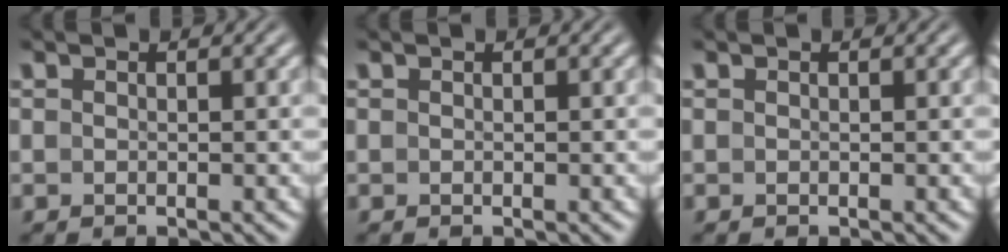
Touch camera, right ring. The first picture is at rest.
{"total": 0.0}
{"total": 0.0}